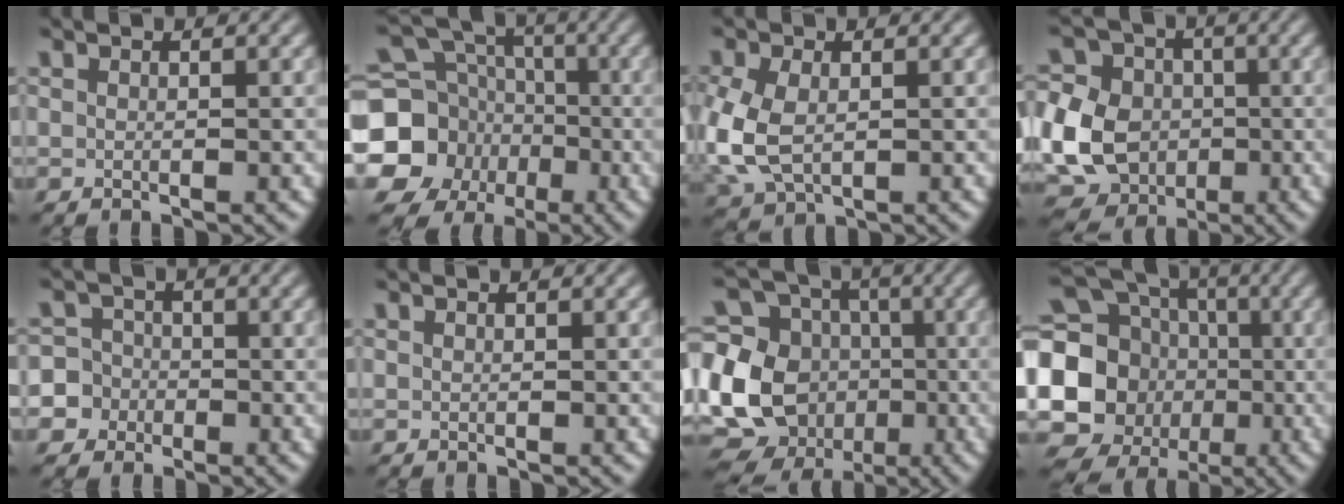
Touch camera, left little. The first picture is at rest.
{"total": 13.5, "force": [-3.6, 12.3, 4.4], "torque": [-0.119, -0.021, -0.091]}
{"total": 5.8, "force": [-0.8, 3.8, 4.3], "torque": [-0.122, -0.011, -0.014]}
{"total": 11.2, "force": [-2.2, 9.3, 5.8], "torque": [-0.126, -0.006, -0.064]}
{"total": 6.6, "force": [-2.7, 5.9, 1.1], "torque": [-0.015, 0.005, -0.078]}
{"total": 0.0}
{"total": 16.4, "force": [-3.8, 14.4, 6.8], "torque": [-0.174, 0.006, -0.083]}
{"total": 15.4, "force": [-1.4, 14.1, 6.1], "torque": [-0.153, -0.008, -0.046]}